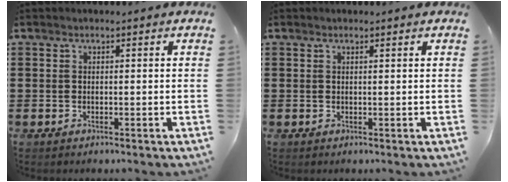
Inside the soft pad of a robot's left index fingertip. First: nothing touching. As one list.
[{"total": 0.6, "force": [0.4, 0.0, 0.4], "torque": [-0.010, -0.001, 0.008]}]